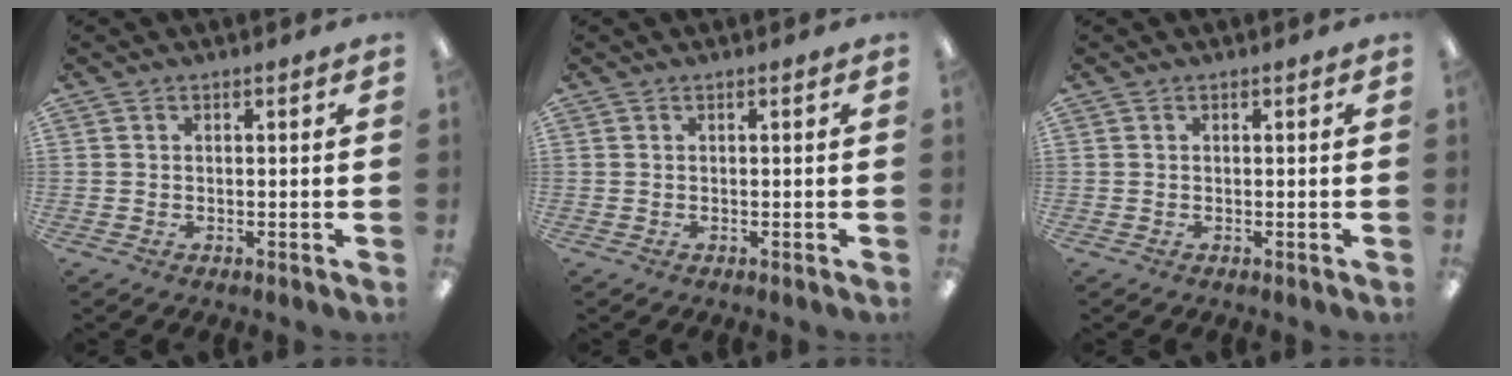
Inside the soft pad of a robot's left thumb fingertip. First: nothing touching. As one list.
[{"total": 0.0}, {"total": 0.0}]